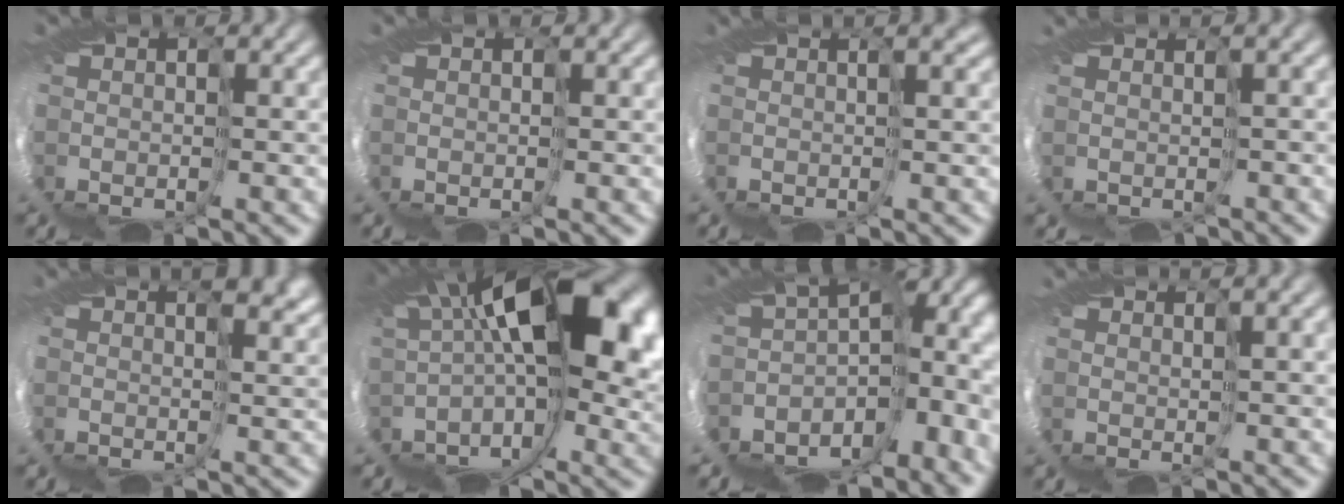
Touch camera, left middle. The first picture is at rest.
{"total": 0.0}
{"total": 3.1, "force": [-0.1, -2.6, -1.7], "torque": [0.024, -0.004, 0.010]}
{"total": 2.5, "force": [-1.8, -0.9, -1.5], "torque": [0.017, -0.019, -0.004]}
{"total": 2.5, "force": [1.9, -0.2, 1.6], "torque": [-0.026, -0.001, 0.041]}
{"total": 8.9, "force": [1.3, 1.7, 8.7], "torque": [-0.135, 0.014, 0.023]}
{"total": 5.5, "force": [-3.2, 2.0, 4.1], "torque": [-0.081, -0.024, -0.025]}
{"total": 2.5, "force": [1.6, -1.9, -0.6], "torque": [0.014, -0.004, 0.035]}